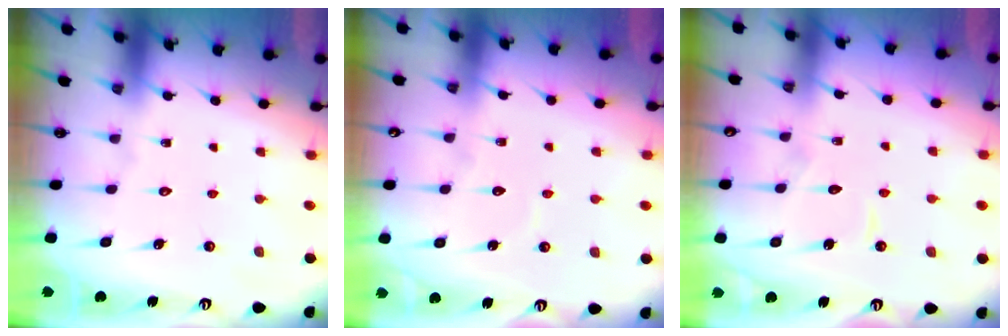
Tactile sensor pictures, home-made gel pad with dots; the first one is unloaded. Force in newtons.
{"total": 3.7, "press": 3.7, "slide": 0.2}
{"total": 3.3, "press": 3.3, "slide": 0.2}